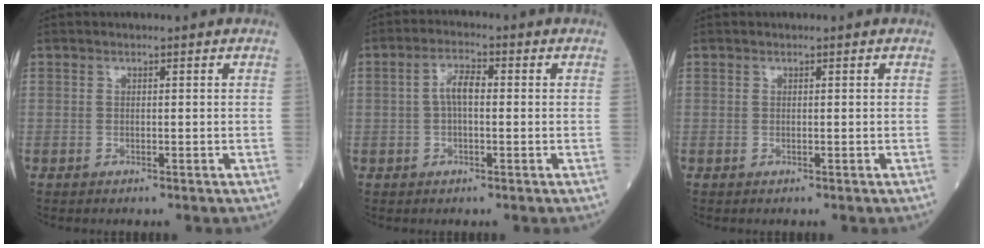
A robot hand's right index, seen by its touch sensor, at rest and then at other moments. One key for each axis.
{"total": 3.9, "fx": 0.1, "fy": 1.4, "fz": 3.6, "tx": -0.074, "ty": 0.013, "tz": 0.001}
{"total": 0.0}